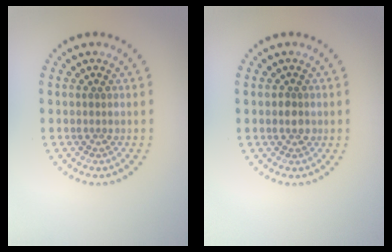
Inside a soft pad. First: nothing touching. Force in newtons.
{"total": 1.4, "press": 1.3, "slide": 0.4}